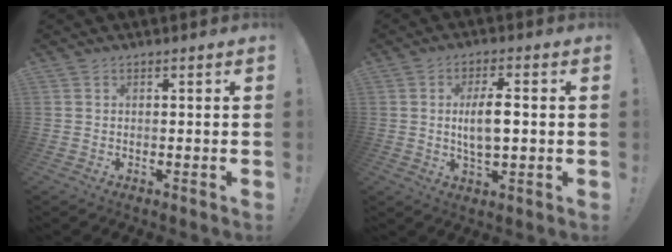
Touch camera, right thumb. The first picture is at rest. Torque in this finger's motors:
{"motor_torque": [-0.08, 0.26, 0.17, 0.34, 0.18]}